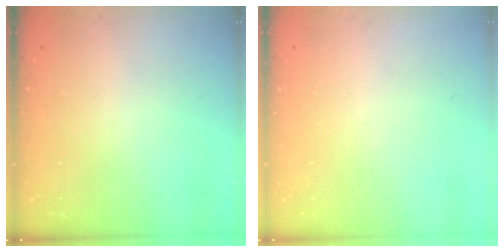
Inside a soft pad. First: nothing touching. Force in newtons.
{"total": 0.0}